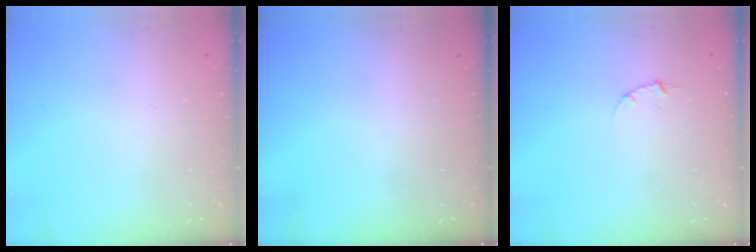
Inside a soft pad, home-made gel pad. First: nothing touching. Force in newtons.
{"total": 0.0}
{"total": 1.0, "press": 1.0, "slide": 0.3}